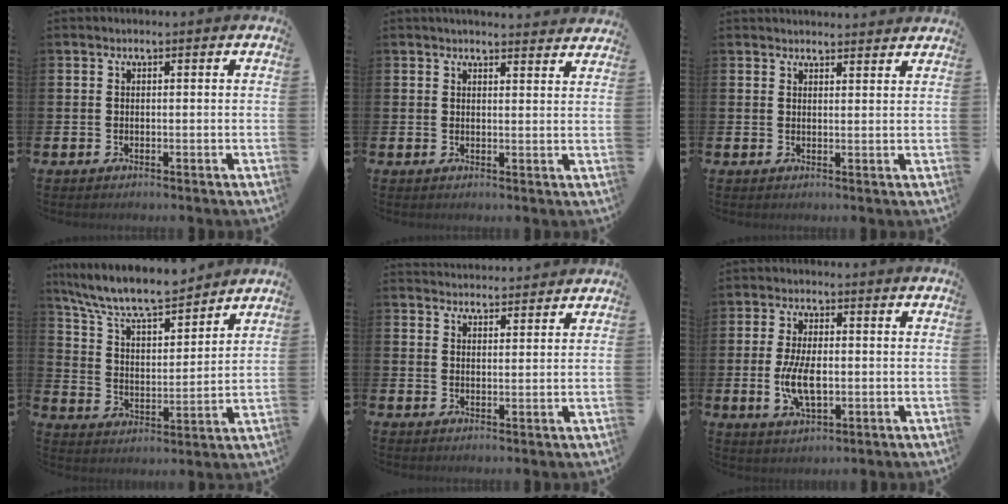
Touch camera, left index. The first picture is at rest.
{"total": 2.9, "force": [2.9, 0.1, 0.1], "torque": [0.002, -0.019, 0.050]}
{"total": 2.4, "force": [2.4, 0.3, -0.1], "torque": [0.005, -0.014, 0.042]}
{"total": 9.2, "force": [8.6, 1.6, 3.0], "torque": [-0.099, -0.056, 0.153]}
{"total": 3.3, "force": [3.3, 0.4, -0.2], "torque": [-0.004, -0.020, 0.061]}
{"total": 6.6, "force": [-0.6, 3.1, 5.8], "torque": [-0.112, 0.000, -0.012]}